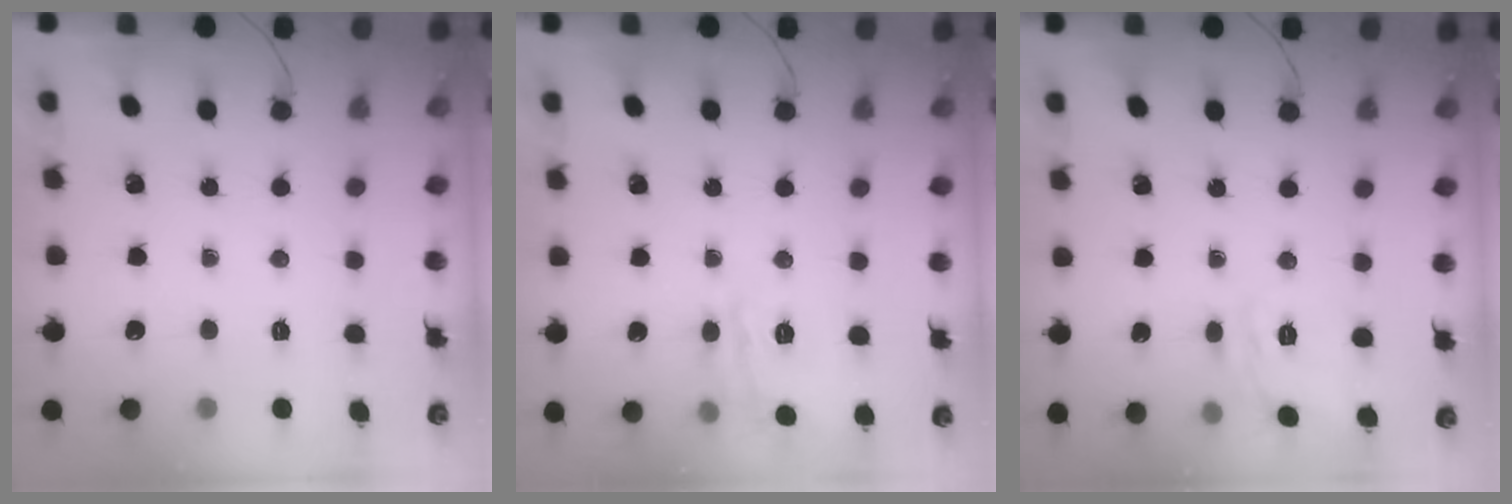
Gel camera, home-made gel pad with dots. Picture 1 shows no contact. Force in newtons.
{"total": 9.2, "press": 9.1, "slide": 0.6}
{"total": 6.1, "press": 5.9, "slide": 1.3}